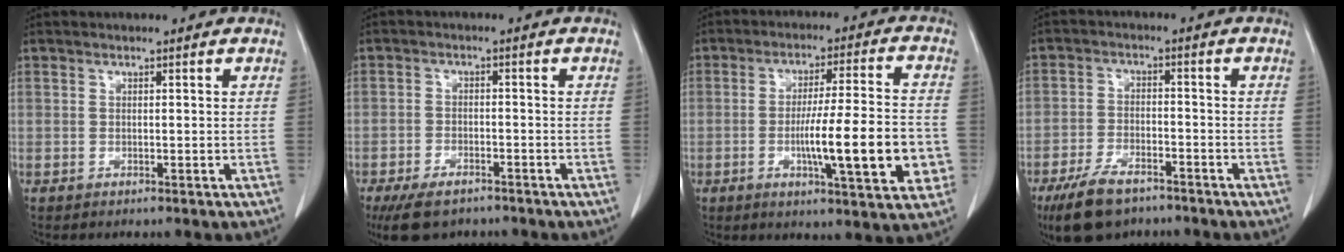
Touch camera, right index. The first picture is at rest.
{"total": 7.5, "force": [-5.6, 3.3, 3.6], "torque": [-0.062, -0.006, -0.091]}
{"total": 14.7, "force": [-3.3, 1.7, 14.2], "torque": [-0.215, 0.001, -0.045]}
{"total": 8.8, "force": [-6.4, 3.6, 4.9], "torque": [-0.096, -0.012, -0.112]}